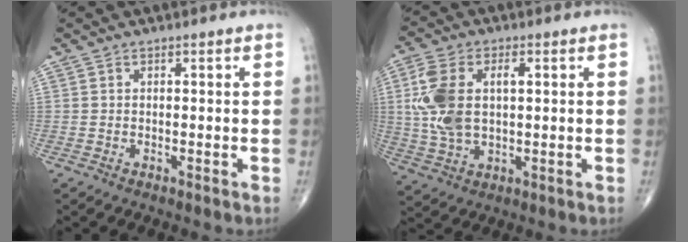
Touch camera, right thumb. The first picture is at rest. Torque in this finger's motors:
{"motor_torque": [1.50, 1.74, 1.28, 0.18, 0.15]}